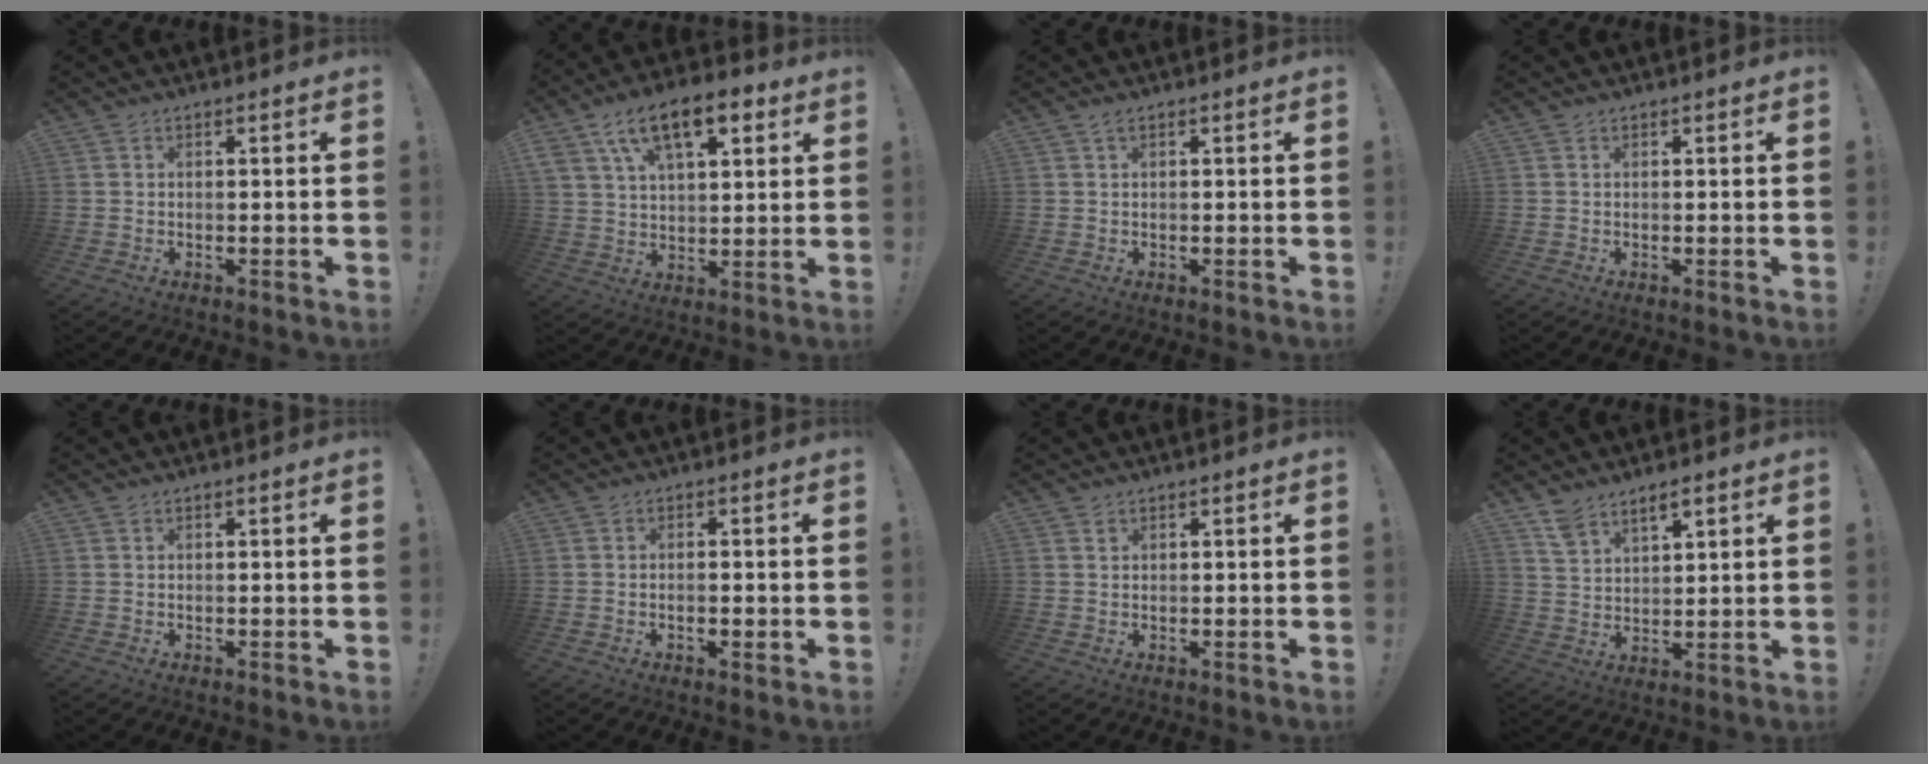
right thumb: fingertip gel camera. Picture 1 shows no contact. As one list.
[{"total": 15.1, "force": [7.6, 7.9, 10.4], "torque": [-0.174, -0.024, 0.135]}, {"total": 0.9, "force": [0.6, 0.1, 0.6], "torque": [-0.007, -0.001, 0.009]}, {"total": 0.0}, {"total": 0.0}, {"total": 1.9, "force": [-0.9, 0.7, 1.6], "torque": [-0.024, 0.003, -0.015]}, {"total": 0.8, "force": [0.5, 0.5, 0.3], "torque": [0.000, -0.001, 0.009]}, {"total": 6.6, "force": [5.1, 3.1, 2.8], "torque": [-0.046, -0.026, 0.095]}]